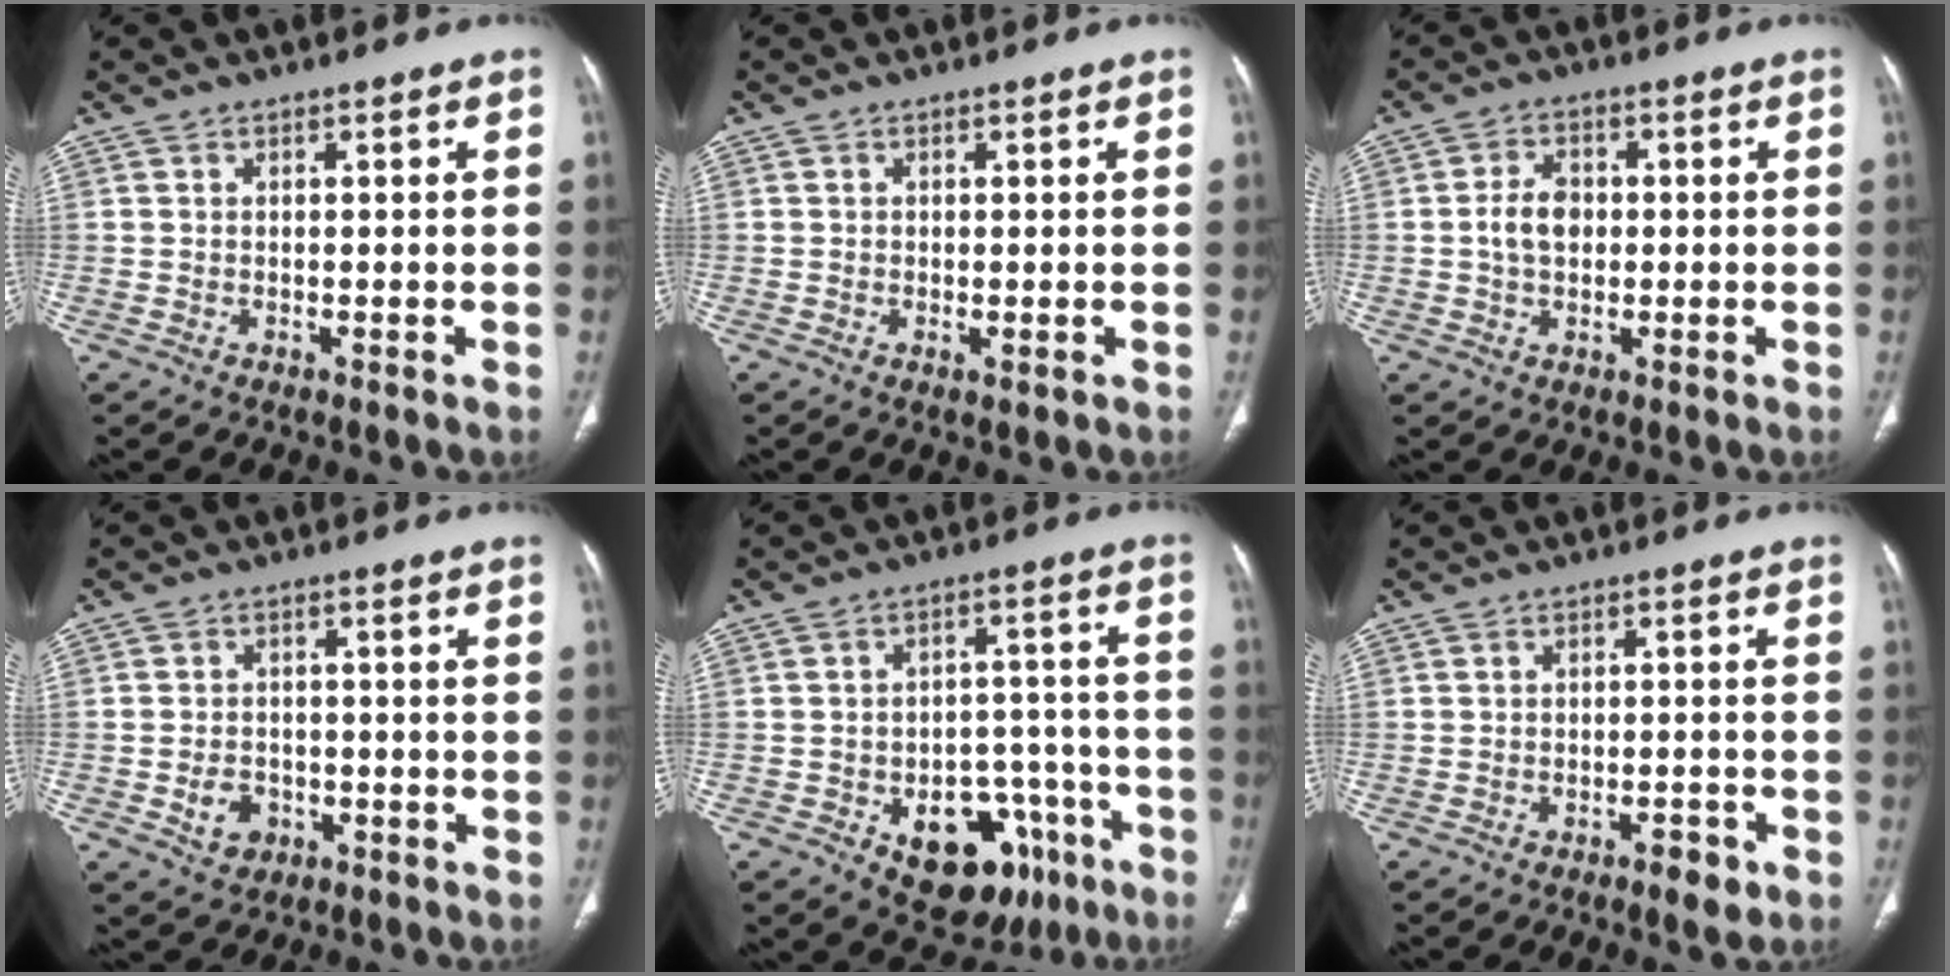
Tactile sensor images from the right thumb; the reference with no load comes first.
{"total": 1.1, "force": [-0.3, 0.4, 1.0], "torque": [-0.020, -0.005, -0.002]}
{"total": 5.4, "force": [0.0, 3.9, 3.8], "torque": [-0.063, 0.009, -0.003]}
{"total": 4.7, "force": [-1.6, 3.8, 2.4], "torque": [-0.030, 0.011, -0.020]}
{"total": 15.5, "force": [-7.5, 9.9, 9.4], "torque": [-0.081, 0.051, -0.091]}
{"total": 3.4, "force": [-2.0, 1.3, 2.4], "torque": [-0.029, 0.008, -0.027]}